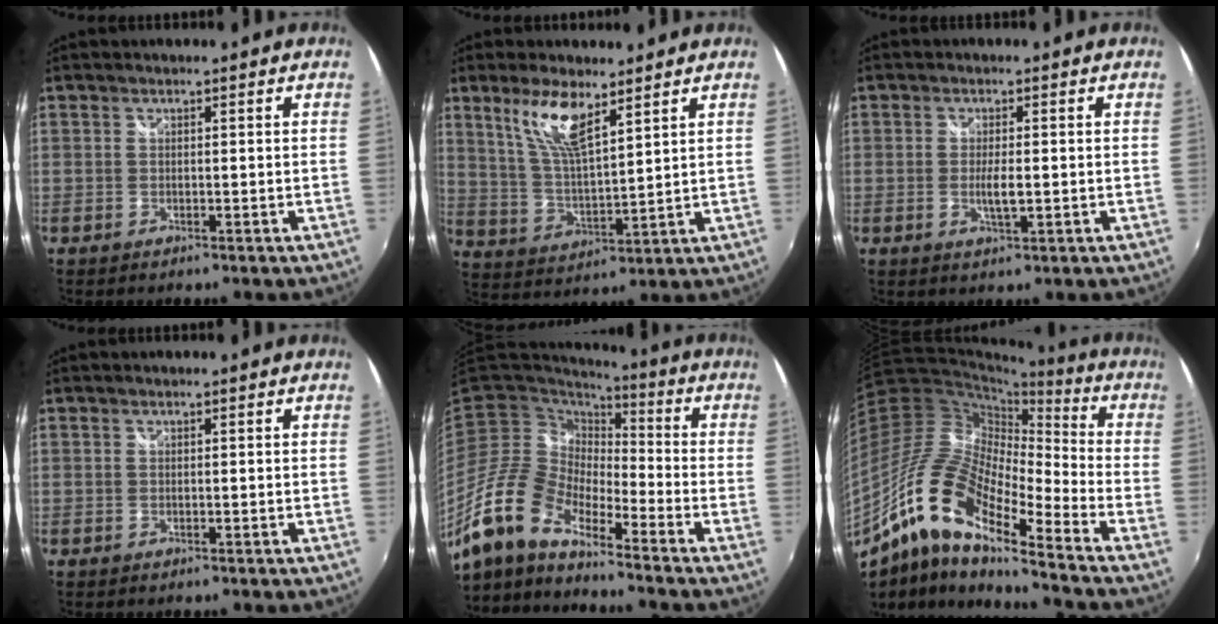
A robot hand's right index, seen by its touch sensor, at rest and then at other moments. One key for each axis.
{"total": 10.0, "fx": 6.3, "fy": 2.4, "fz": 7.4, "tx": -0.142, "ty": -0.002, "tz": 0.129}
{"total": 3.4, "fx": -0.4, "fy": 0.7, "fz": 3.3, "tx": -0.060, "ty": -0.007, "tz": -0.007}
{"total": 0.0}
{"total": 14.1, "fx": -10.4, "fy": 4.8, "fz": 8.3, "tx": -0.151, "ty": -0.011, "tz": -0.212}
{"total": 17.3, "fx": -10.1, "fy": 4.4, "fz": 13.3, "tx": -0.240, "ty": 0.000, "tz": -0.216}